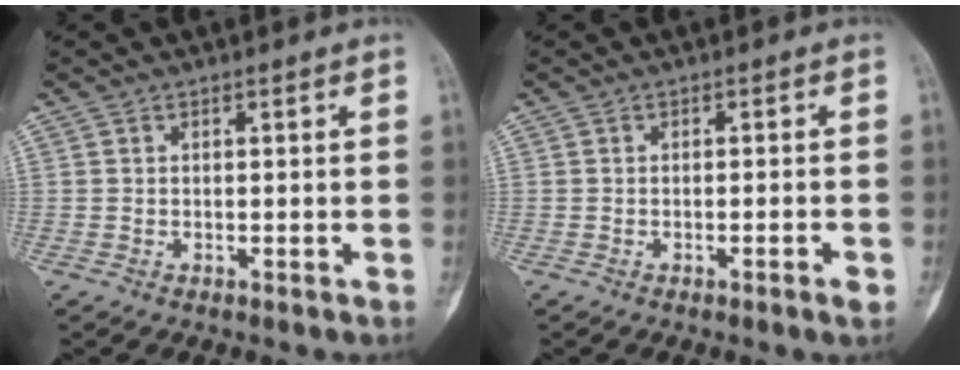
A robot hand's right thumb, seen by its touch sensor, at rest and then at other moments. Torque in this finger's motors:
{"motor_torque": [-0.50, -0.24, -0.05, -0.11, 0.03]}